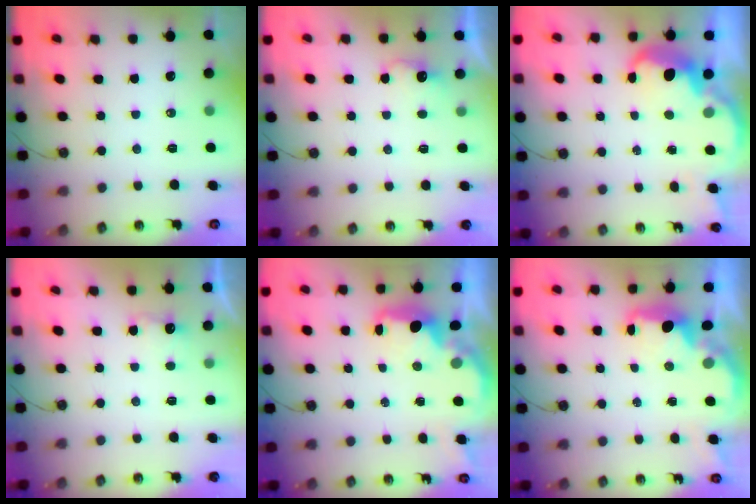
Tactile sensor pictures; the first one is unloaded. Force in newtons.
{"total": 2.5, "press": 2.4, "slide": 0.7}
{"total": 6.2, "press": 6.2, "slide": 0.7}
{"total": 2.4, "press": 2.2, "slide": 0.9}
{"total": 2.8, "press": 2.7, "slide": 0.4}
{"total": 2.8, "press": 2.7, "slide": 0.4}